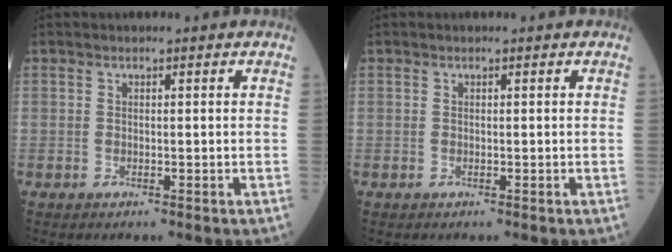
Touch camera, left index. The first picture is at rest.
{"total": 0.0}